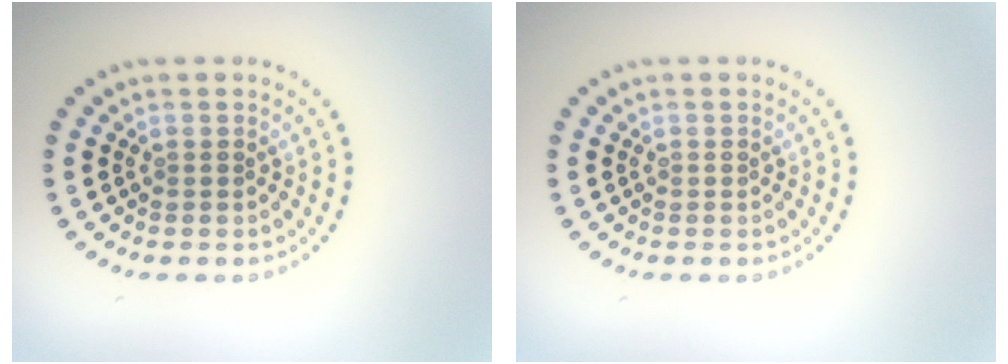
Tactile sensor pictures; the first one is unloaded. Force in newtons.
{"total": 0.0}